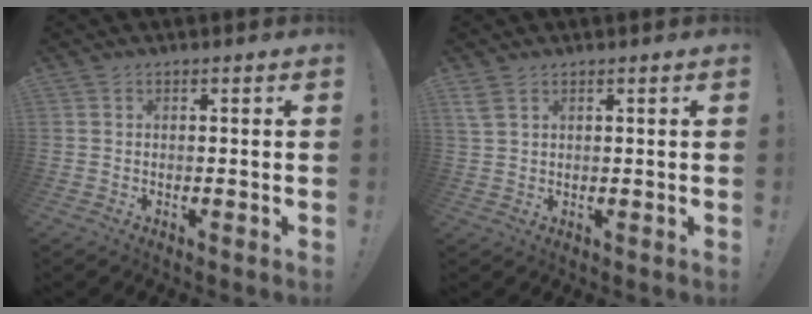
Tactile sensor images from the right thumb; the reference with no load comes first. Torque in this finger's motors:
{"motor_torque": [-0.21, 0.31, 0.03, 0.03, 0.00]}